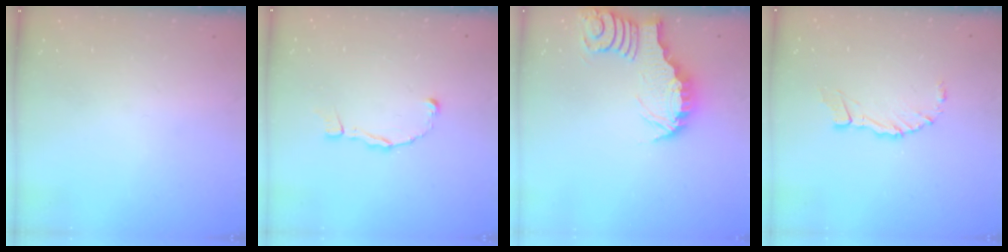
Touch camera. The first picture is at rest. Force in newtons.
{"total": 2.4, "press": 2.4, "slide": 0.2}
{"total": 3.3, "press": 3.2, "slide": 0.4}
{"total": 4.8, "press": 4.8, "slide": 0.3}